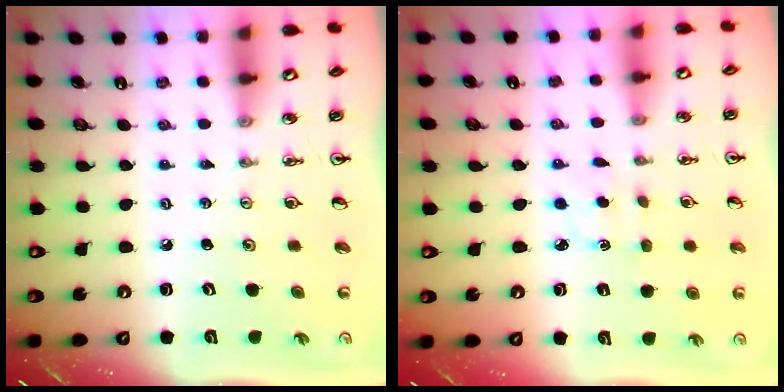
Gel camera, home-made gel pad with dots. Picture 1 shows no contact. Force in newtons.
{"total": 1.6, "press": 1.5, "slide": 0.5}